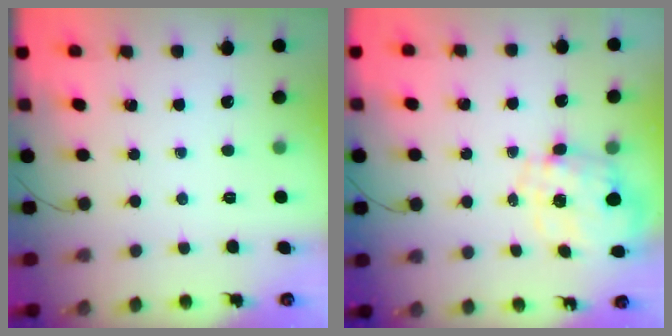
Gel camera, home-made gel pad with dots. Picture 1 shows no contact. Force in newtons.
{"total": 2.7, "press": 2.5, "slide": 1.0}